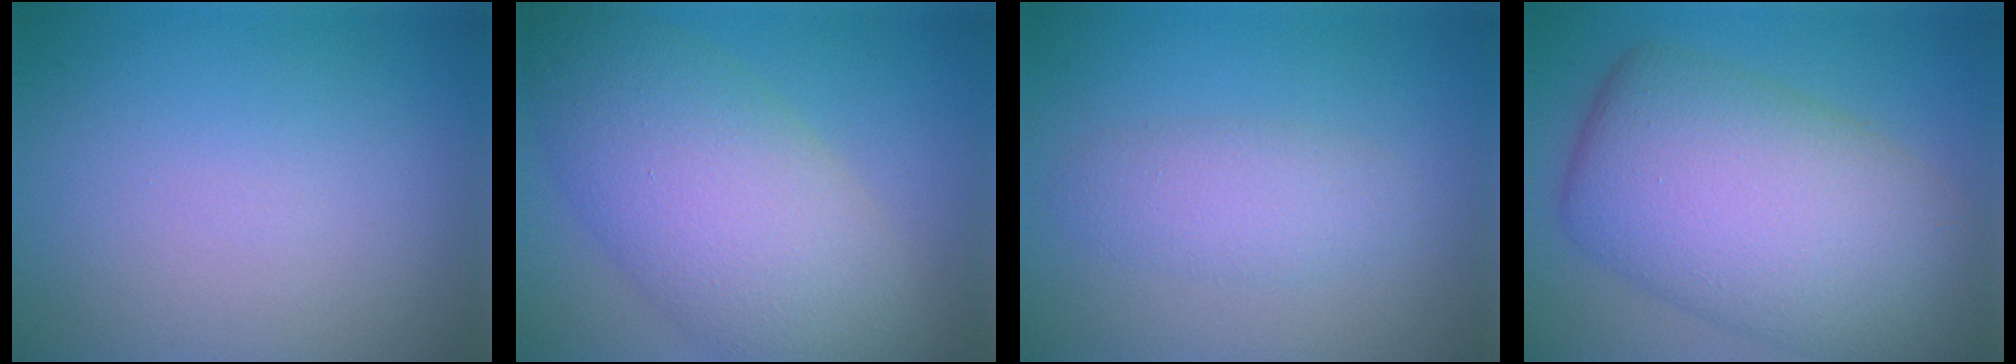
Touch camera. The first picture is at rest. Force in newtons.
{"total": 10.3, "press": 10.2, "slide": 0.8}
{"total": 2.7, "press": 2.7, "slide": 0.1}
{"total": 12.2, "press": 12.2, "slide": 0.4}